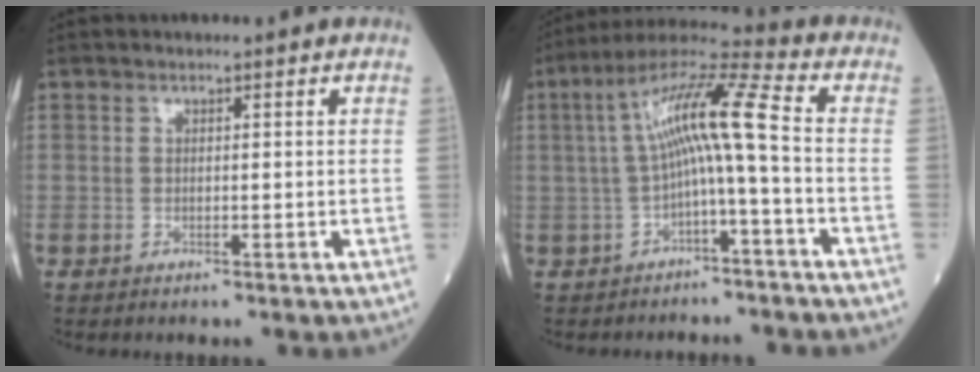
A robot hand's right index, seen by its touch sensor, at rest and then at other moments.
{"total": 10.2, "force": [-0.6, 0.3, 10.1], "torque": [-0.184, 0.039, -0.014]}